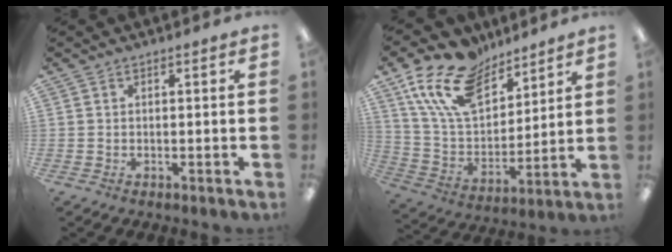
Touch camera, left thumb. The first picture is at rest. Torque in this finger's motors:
{"motor_torque": [0.76, 0.75, 1.36, -1.41, 0.18]}